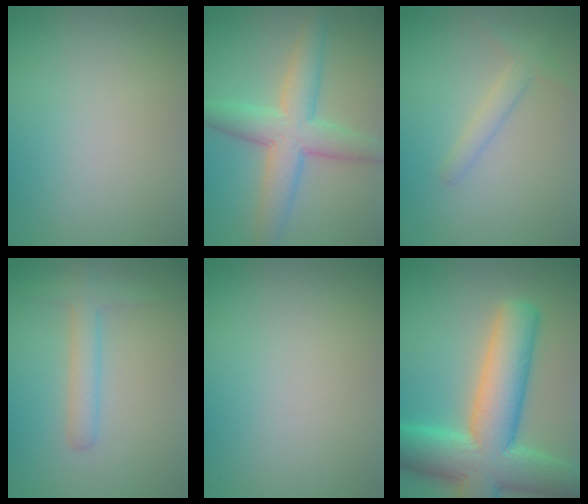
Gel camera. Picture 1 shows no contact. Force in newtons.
{"total": 5.9, "press": 5.9, "slide": 0.3}
{"total": 1.8, "press": 1.8, "slide": 0.1}
{"total": 2.5, "press": 2.5, "slide": 0.1}
{"total": 0.0}
{"total": 11.8, "press": 11.8, "slide": 0.7}